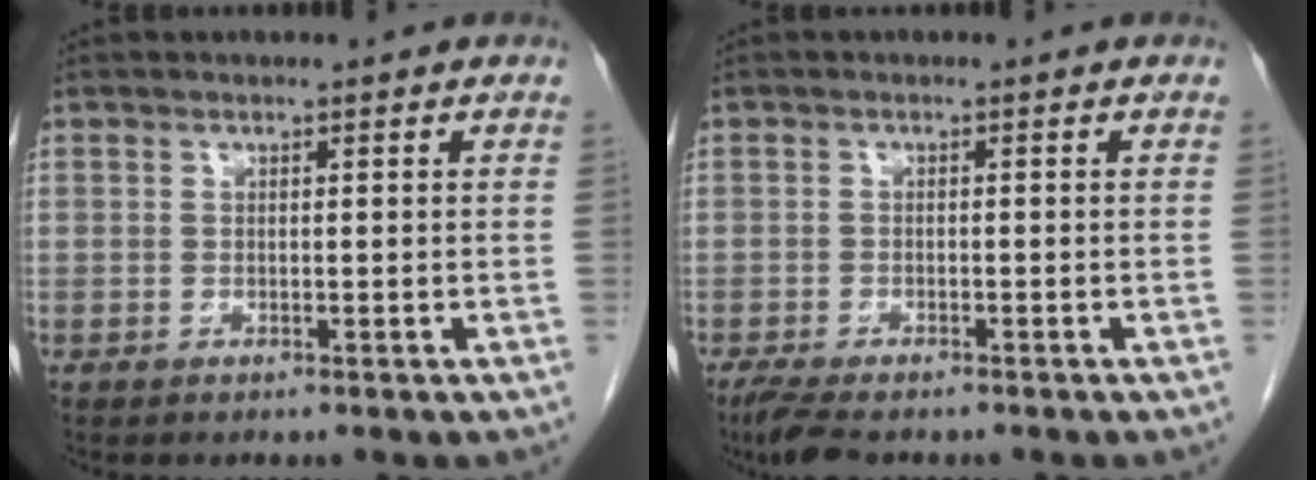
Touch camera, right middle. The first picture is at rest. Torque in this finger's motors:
{"motor_torque": [0.64, -0.48, 0.05, 0.04]}